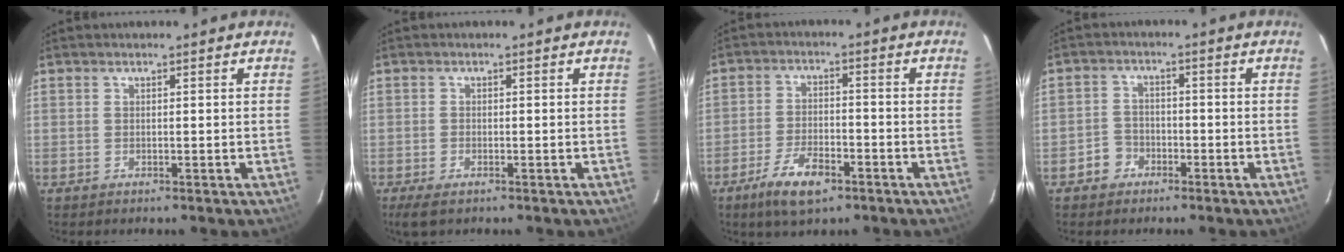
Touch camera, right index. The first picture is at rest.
{"total": 3.1, "force": [-2.0, 1.1, 2.0], "torque": [-0.046, -0.008, -0.037]}
{"total": 8.5, "force": [-5.4, 3.4, 5.7], "torque": [-0.130, -0.005, -0.098]}
{"total": 4.5, "force": [-2.3, 3.8, 0.9], "torque": [-0.022, 0.016, -0.038]}